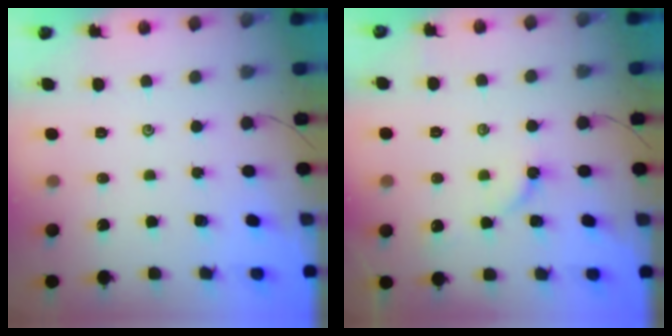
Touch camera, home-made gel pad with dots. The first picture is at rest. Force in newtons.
{"total": 3.9, "press": 3.9, "slide": 0.5}